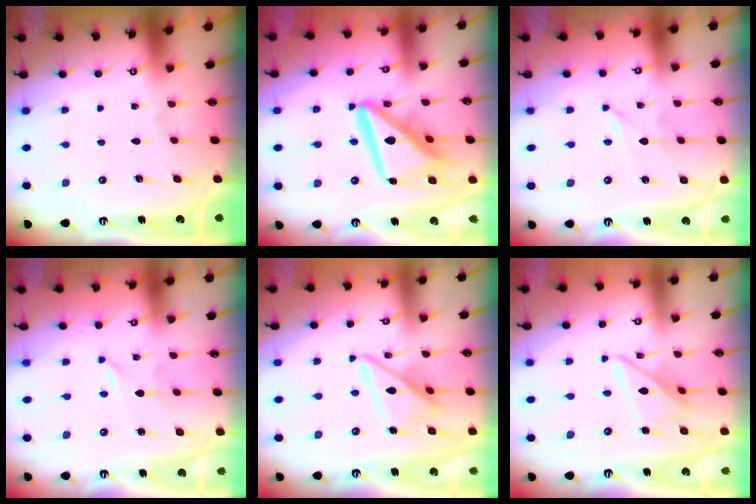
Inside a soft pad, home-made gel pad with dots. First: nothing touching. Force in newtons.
{"total": 17.3, "press": 17.2, "slide": 1.7}
{"total": 0.0}
{"total": 0.0}
{"total": 13.8, "press": 13.8, "slide": 1.3}
{"total": 11.1, "press": 11.0, "slide": 1.0}